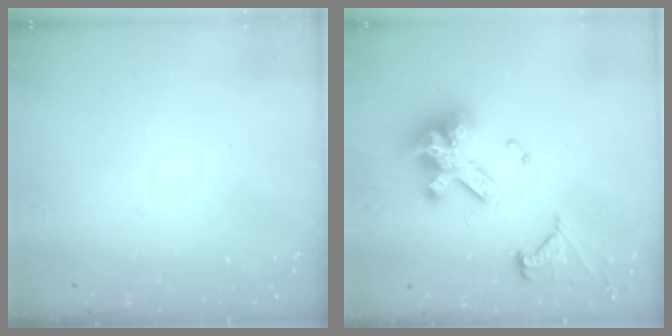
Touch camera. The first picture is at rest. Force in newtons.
{"total": 15.0, "press": 14.9, "slide": 1.6}